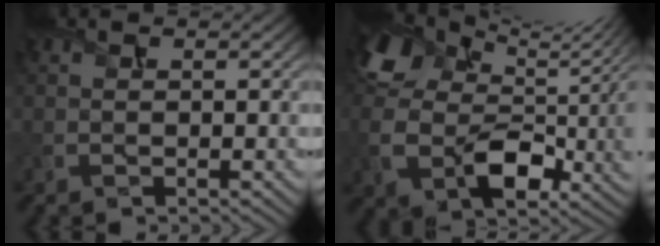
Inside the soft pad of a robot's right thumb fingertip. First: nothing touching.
{"total": 13.1, "force": [2.9, 8.8, 9.3], "torque": [-0.209, -0.029, 0.061]}